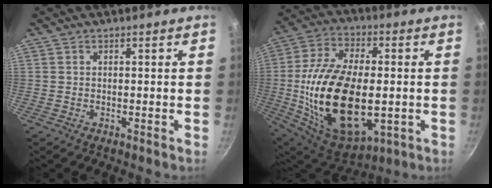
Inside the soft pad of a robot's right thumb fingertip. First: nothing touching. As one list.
[{"total": 26.2, "force": [-2.6, 13.9, 22.1], "torque": [-0.413, -0.003, -0.020]}]